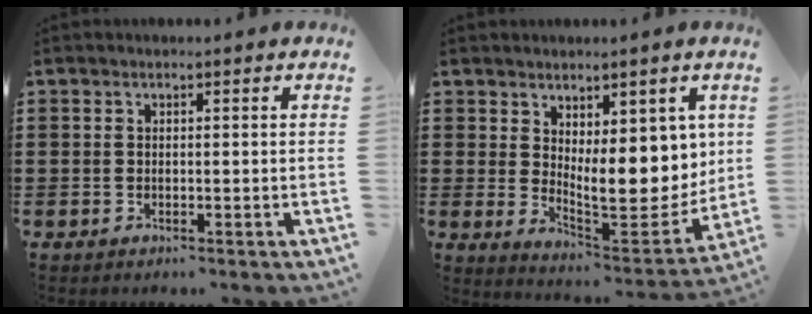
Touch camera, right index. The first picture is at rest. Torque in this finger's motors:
{"motor_torque": [2.14, 0.00, 1.05, 0.21]}